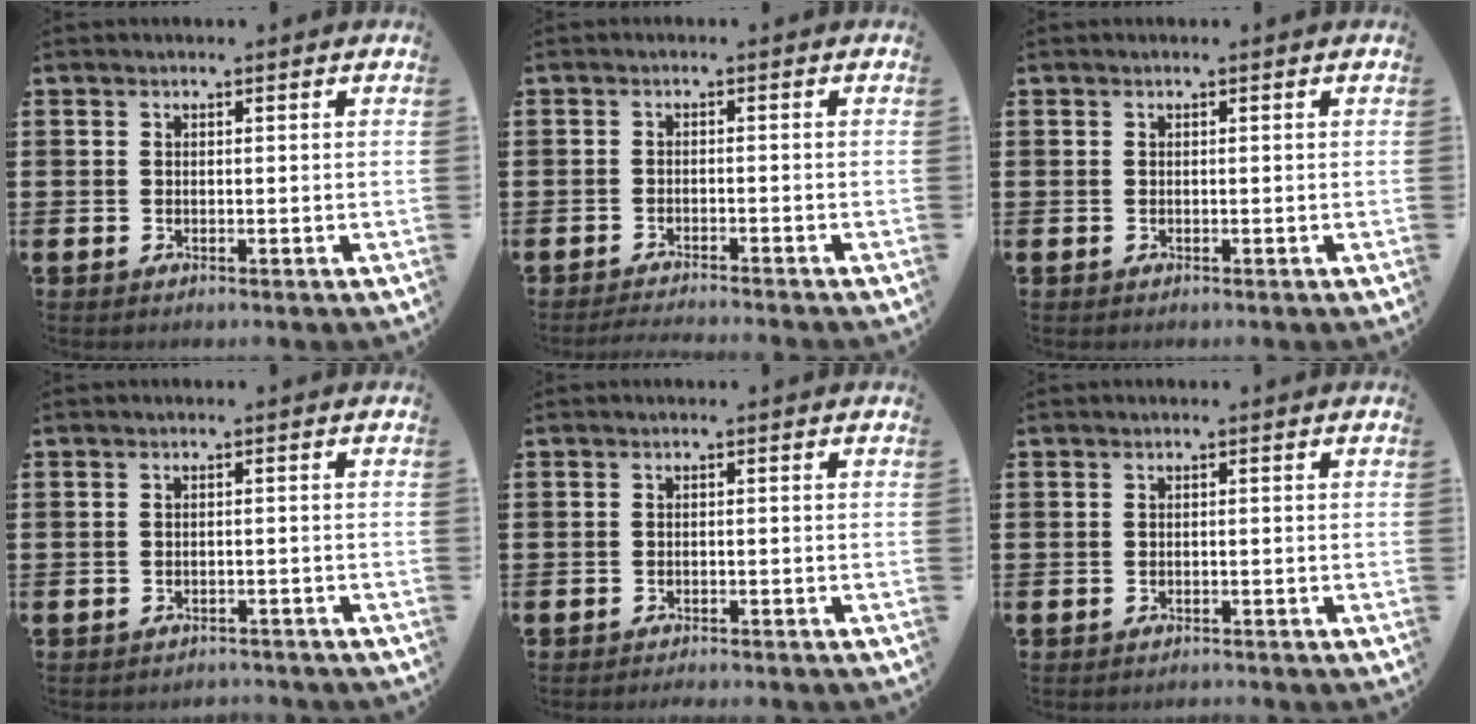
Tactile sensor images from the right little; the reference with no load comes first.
{"total": 1.5, "force": [-1.4, -0.2, 0.3], "torque": [-0.005, 0.001, -0.028]}
{"total": 0.0}
{"total": 1.1, "force": [-1.1, 0.1, 0.0], "torque": [-0.004, 0.002, -0.023]}
{"total": 0.9, "force": [-0.9, -0.1, 0.0], "torque": [-0.002, 0.000, -0.019]}
{"total": 0.6, "force": [-0.6, 0.0, 0.0], "torque": [-0.001, -0.001, -0.012]}